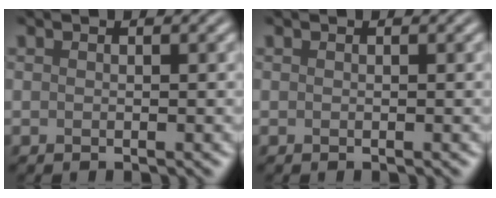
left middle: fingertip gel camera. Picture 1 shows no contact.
{"total": 0.0}